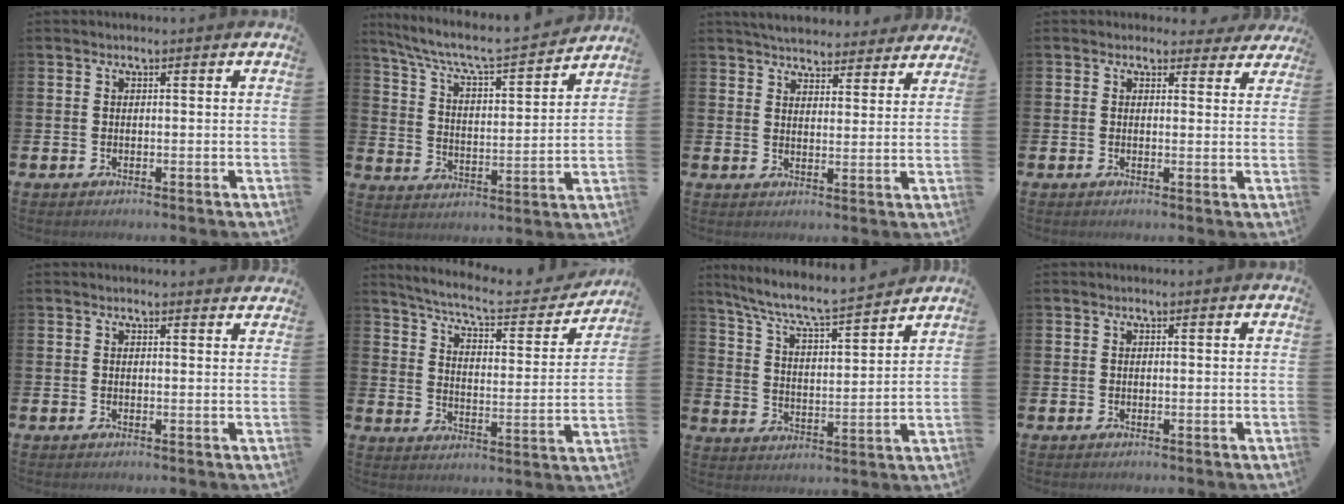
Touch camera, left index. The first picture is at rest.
{"total": 7.4, "force": [6.8, 0.9, 2.9], "torque": [-0.088, -0.053, 0.111]}
{"total": 5.3, "force": [5.2, 1.2, 0.4], "torque": [-0.024, -0.030, 0.093]}
{"total": 2.2, "force": [1.8, 1.2, 0.2], "torque": [-0.001, -0.005, 0.028]}
{"total": 1.0, "force": [1.0, 0.2, 0.1], "torque": [0.007, -0.004, 0.016]}
{"total": 7.2, "force": [6.5, 1.4, 2.7], "torque": [-0.077, -0.047, 0.106]}
{"total": 7.2, "force": [6.8, 0.5, 2.5], "torque": [-0.080, -0.054, 0.114]}
{"total": 0.0}